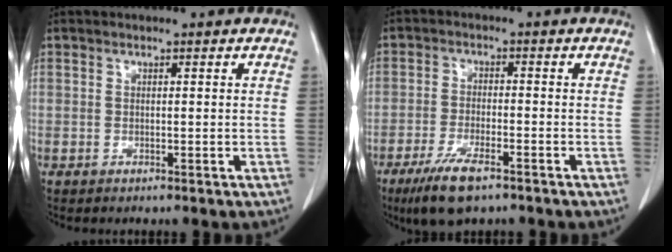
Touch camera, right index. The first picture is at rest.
{"total": 7.5, "force": [-4.9, 1.7, 5.4], "torque": [-0.104, -0.015, -0.083]}